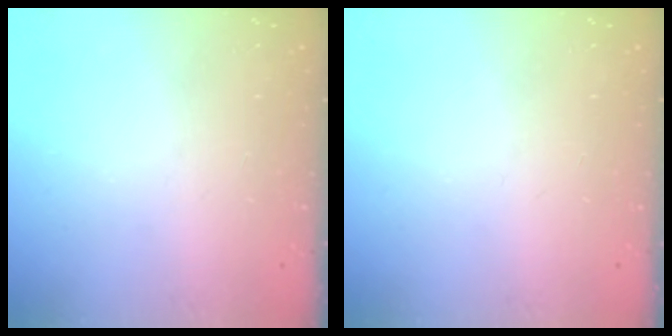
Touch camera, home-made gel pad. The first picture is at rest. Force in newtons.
{"total": 0.0}